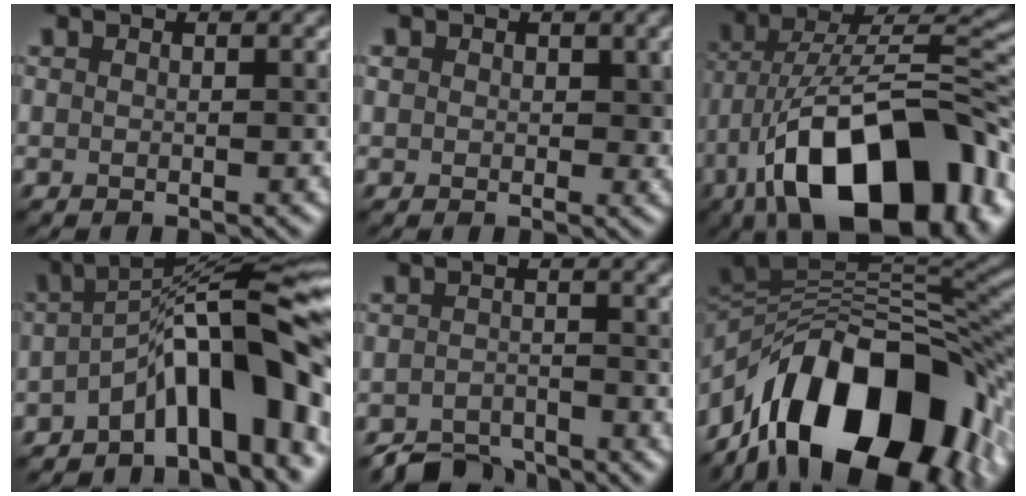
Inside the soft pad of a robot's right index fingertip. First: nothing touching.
{"total": 2.0, "force": [0.6, 1.7, 0.9], "torque": [-0.014, -0.002, 0.010]}
{"total": 16.4, "force": [-7.4, 7.6, 12.6], "torque": [-0.192, 0.023, -0.125]}
{"total": 12.3, "force": [-3.7, 3.5, 11.2], "torque": [-0.148, 0.024, -0.067]}
{"total": 3.8, "force": [-3.5, 1.1, 0.9], "torque": [-0.011, -0.003, -0.069]}
{"total": 15.9, "force": [-7.1, 8.5, 11.5], "torque": [-0.174, 0.021, -0.115]}